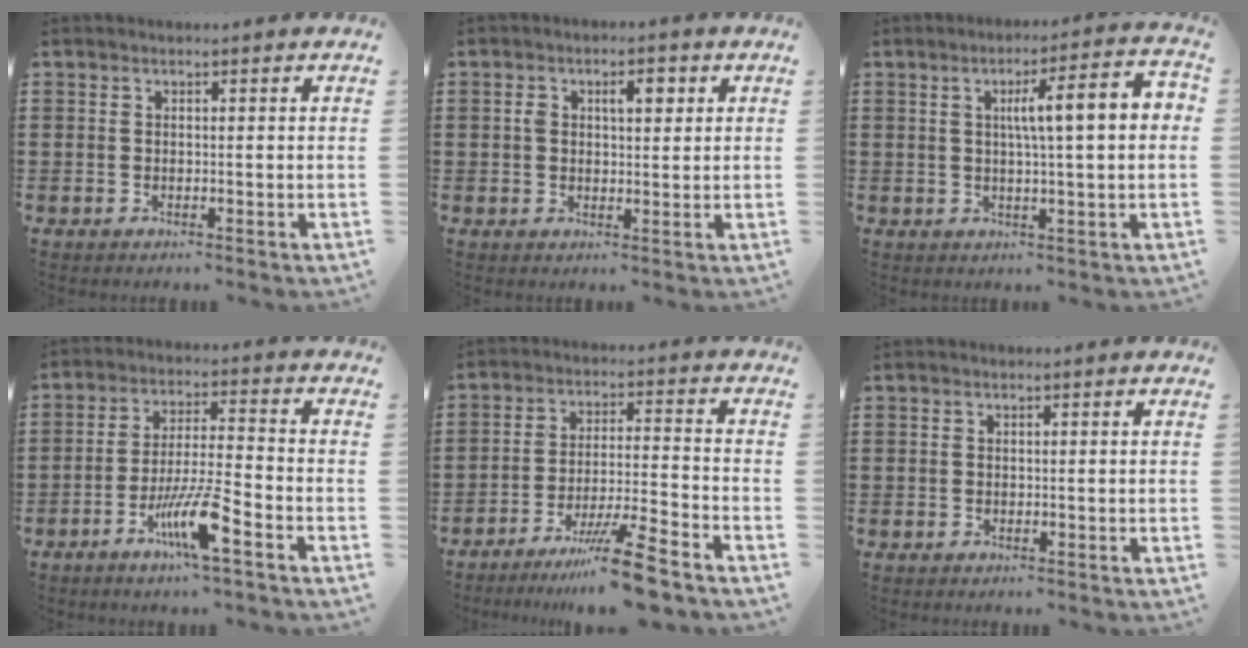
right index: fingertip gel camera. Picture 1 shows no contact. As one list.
[{"total": 3.6, "force": [1.0, 1.8, 3.0], "torque": [-0.046, 0.006, 0.011]}, {"total": 8.0, "force": [1.1, 0.7, 7.9], "torque": [-0.131, -0.005, 0.006]}, {"total": 8.8, "force": [-4.6, 1.0, 7.4], "torque": [-0.144, -0.002, -0.086]}, {"total": 10.3, "force": [-7.8, 0.0, 6.6], "torque": [-0.111, 0.008, -0.149]}, {"total": 0.0}]